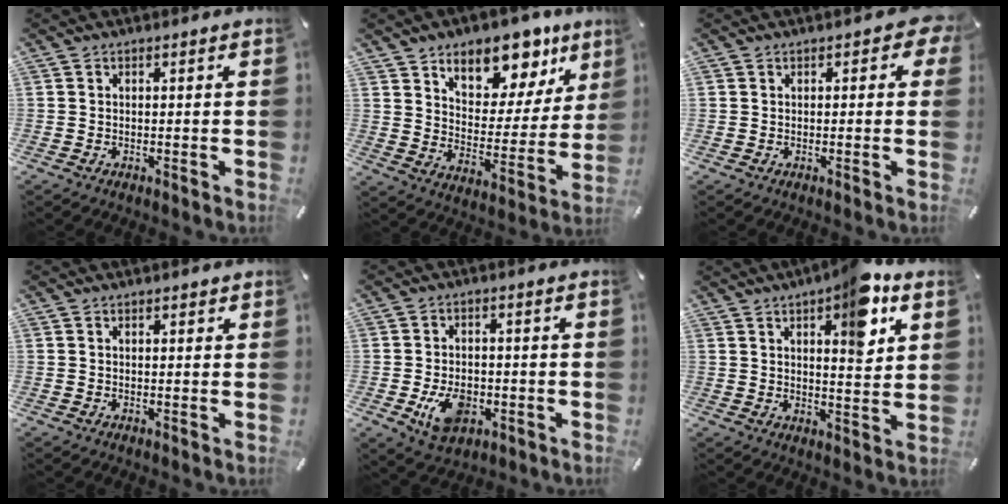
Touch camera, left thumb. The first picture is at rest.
{"total": 13.7, "force": [10.3, 7.5, 4.9], "torque": [-0.069, -0.087, 0.177]}
{"total": 3.3, "force": [1.1, 2.3, 2.1], "torque": [-0.017, 0.001, 0.015]}
{"total": 0.8, "force": [0.5, 0.6, 0.3], "torque": [0.002, -0.001, 0.007]}
{"total": 8.4, "force": [-2.1, 5.9, 5.5], "torque": [-0.097, -0.001, -0.040]}
{"total": 11.3, "force": [6.2, 4.0, 8.6], "torque": [-0.103, -0.032, 0.097]}